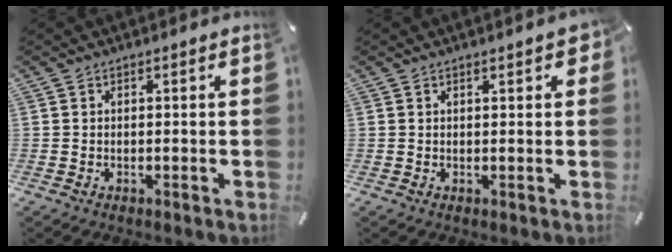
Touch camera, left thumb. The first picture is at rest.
{"total": 2.3, "force": [1.1, 0.9, 1.8], "torque": [-0.028, 0.000, 0.017]}